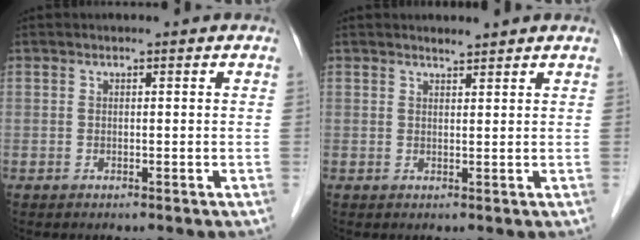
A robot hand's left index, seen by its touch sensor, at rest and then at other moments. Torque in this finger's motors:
{"motor_torque": [-0.76, -0.69, -0.20, -0.02]}